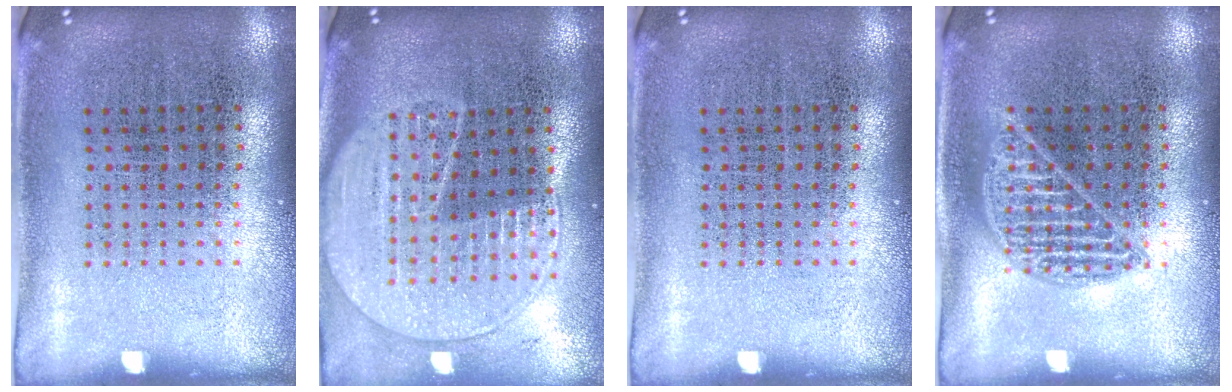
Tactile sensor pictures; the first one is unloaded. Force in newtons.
{"total": 2.0, "press": 1.8, "slide": 1.0}
{"total": 0.0}
{"total": 1.0, "press": 1.0, "slide": 0.1}